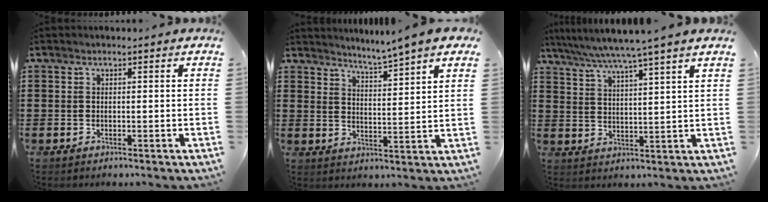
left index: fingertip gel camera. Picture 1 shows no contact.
{"total": 4.5, "force": [4.2, -1.1, 1.1], "torque": [-0.040, -0.030, 0.070]}
{"total": 5.7, "force": [4.9, -1.2, 2.7], "torque": [-0.071, -0.029, 0.081]}